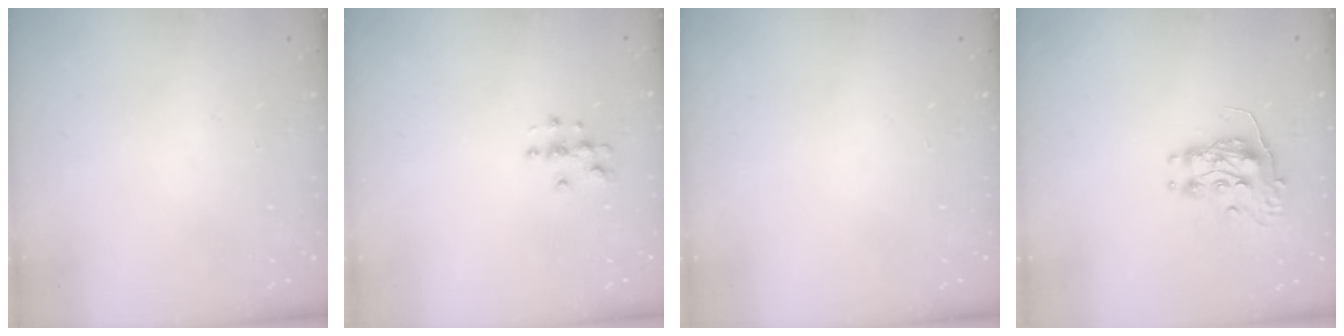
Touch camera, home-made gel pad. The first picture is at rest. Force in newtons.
{"total": 3.7, "press": 3.7, "slide": 0.2}
{"total": 0.0}
{"total": 8.6, "press": 8.6, "slide": 0.2}